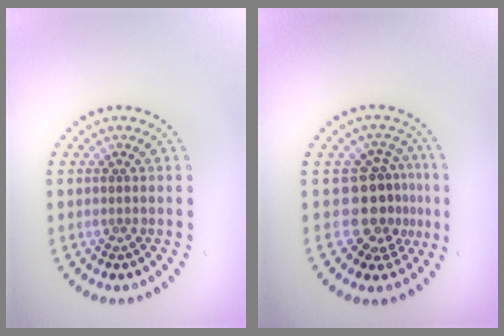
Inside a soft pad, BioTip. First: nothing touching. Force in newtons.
{"total": 3.9, "press": 3.0, "slide": 2.5}